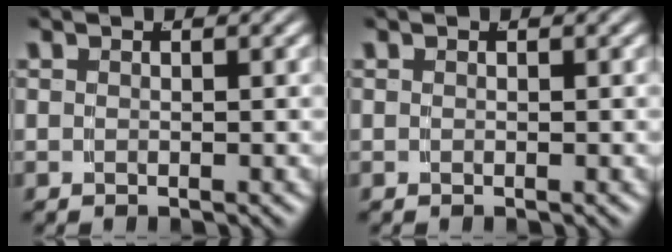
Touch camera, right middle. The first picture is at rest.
{"total": 0.0}